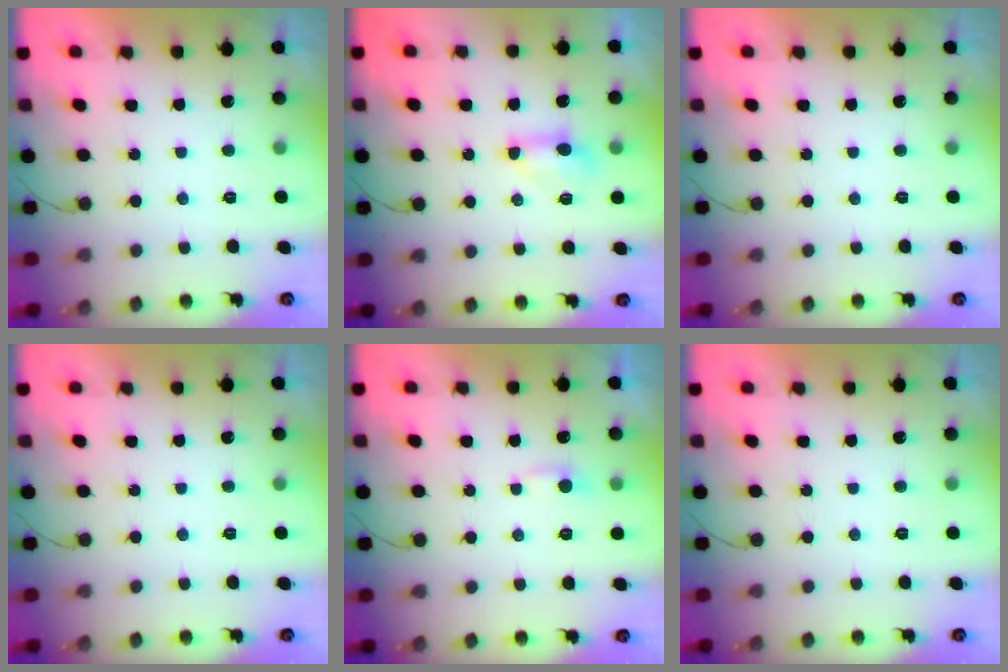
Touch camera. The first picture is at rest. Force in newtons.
{"total": 5.2, "press": 5.1, "slide": 0.6}
{"total": 0.0}
{"total": 0.0}
{"total": 3.1, "press": 3.1, "slide": 0.4}
{"total": 0.0}